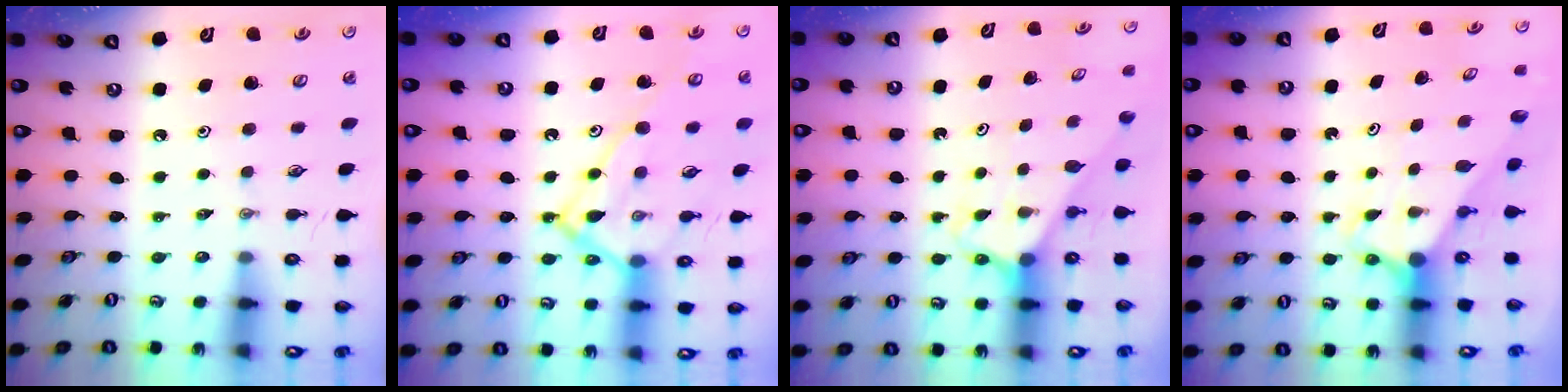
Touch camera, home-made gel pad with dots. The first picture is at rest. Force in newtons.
{"total": 17.9, "press": 17.8, "slide": 1.6}
{"total": 2.6, "press": 2.6, "slide": 0.2}
{"total": 2.6, "press": 2.6, "slide": 0.1}